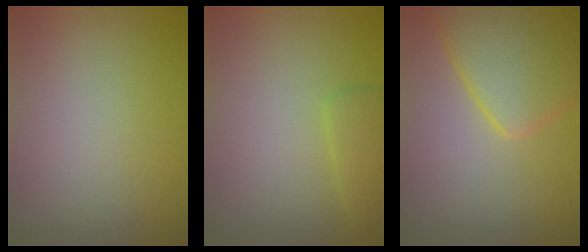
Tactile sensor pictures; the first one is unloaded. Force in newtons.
{"total": 2.0, "press": 1.9, "slide": 0.2}
{"total": 7.8, "press": 7.8, "slide": 0.5}